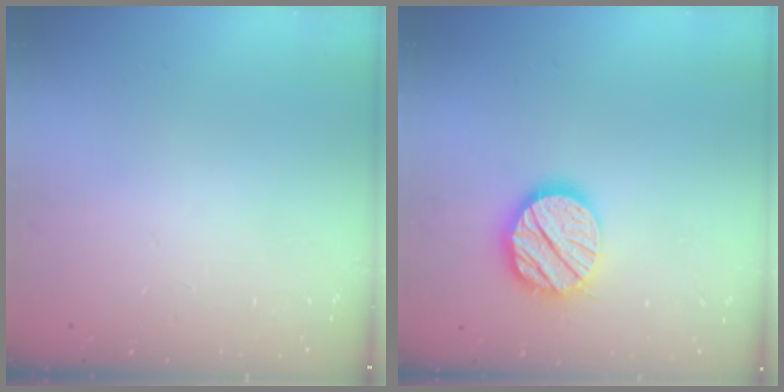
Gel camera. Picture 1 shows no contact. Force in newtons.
{"total": 14.3, "press": 14.2, "slide": 2.0}